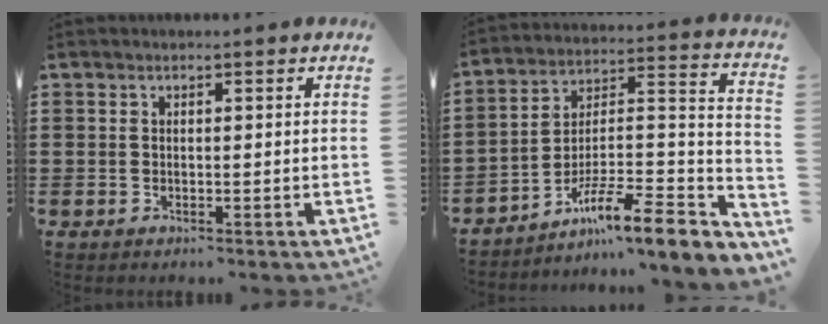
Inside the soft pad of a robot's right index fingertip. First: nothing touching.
{"total": 10.5, "force": [-7.3, 2.2, 7.2], "torque": [-0.114, 0.003, -0.139]}